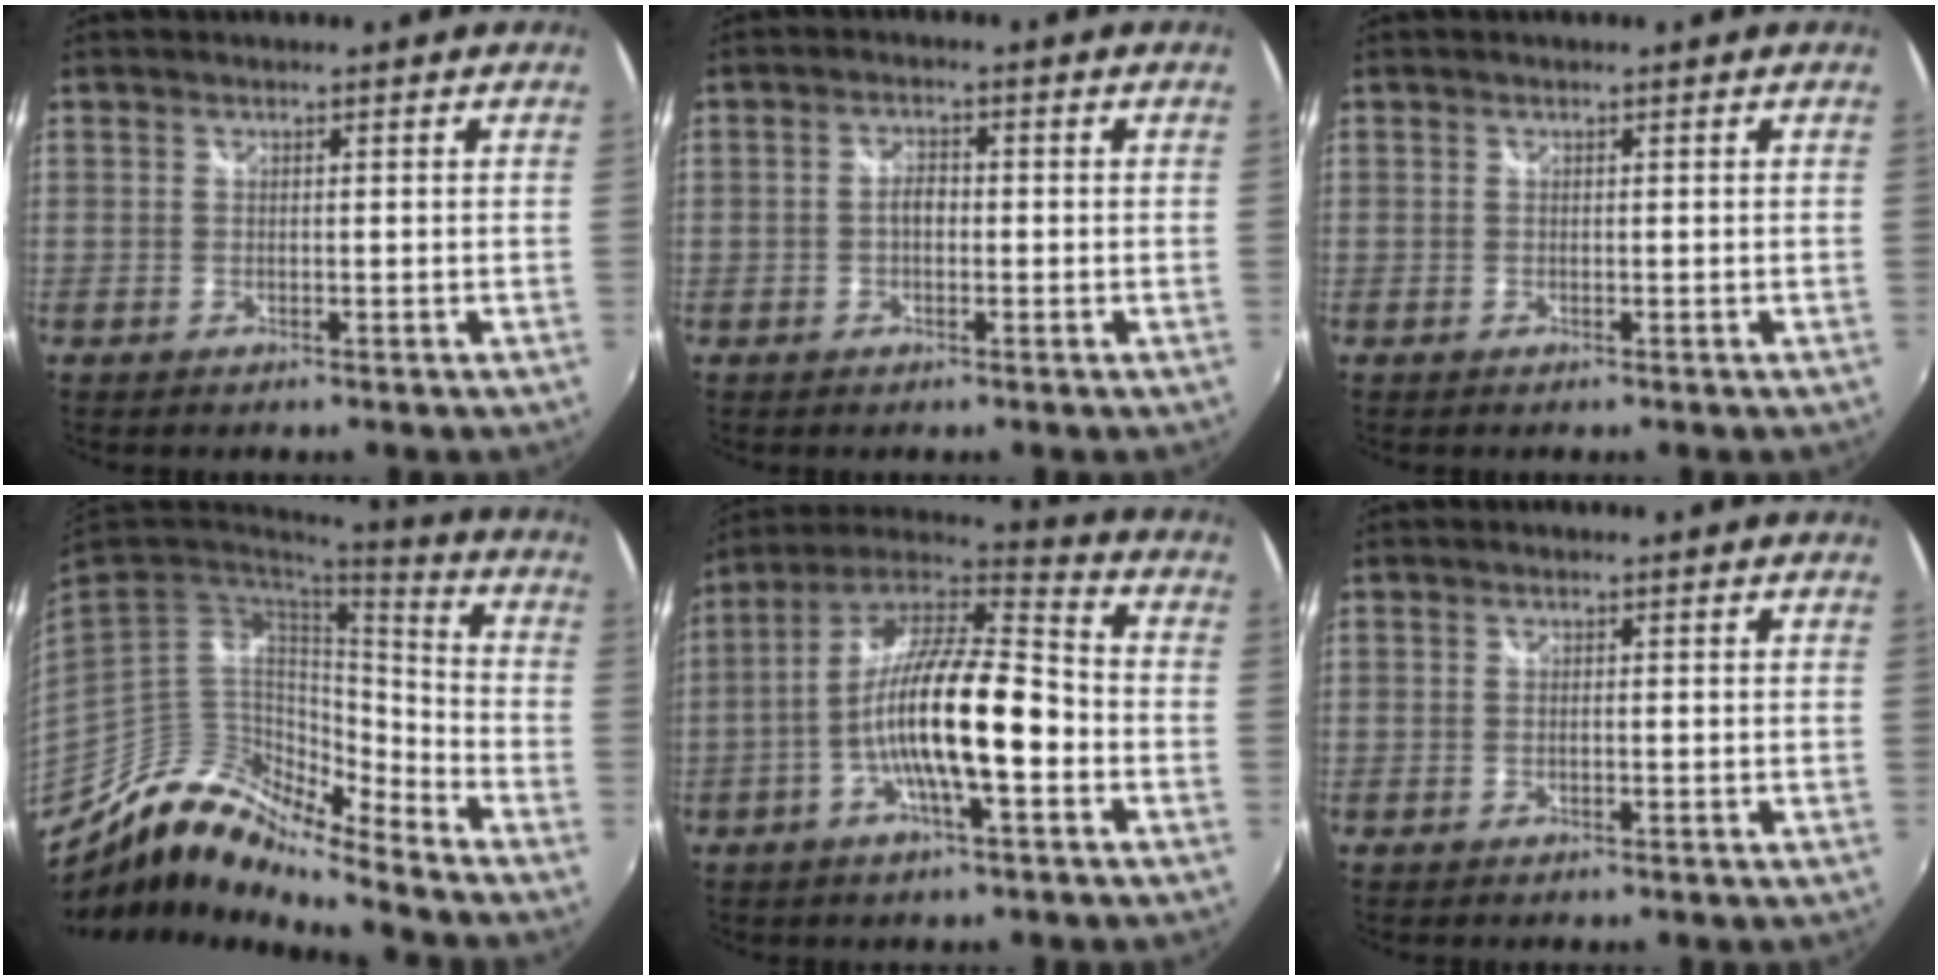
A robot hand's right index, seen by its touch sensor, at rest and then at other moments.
{"total": 2.3, "force": [-0.3, 1.4, 1.7], "torque": [-0.030, 0.007, -0.009]}
{"total": 0.0}
{"total": 10.6, "force": [-9.5, 2.2, 4.3], "torque": [-0.073, 0.012, -0.194]}
{"total": 16.4, "force": [-4.2, 3.7, 15.4], "torque": [-0.276, 0.003, -0.086]}
{"total": 0.0}